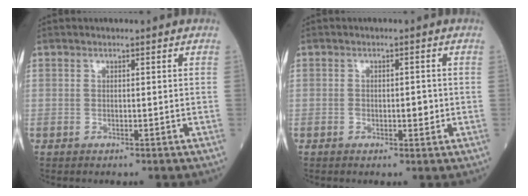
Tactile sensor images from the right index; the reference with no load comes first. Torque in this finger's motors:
{"motor_torque": [0.44, 0.05, 0.06, 0.04]}